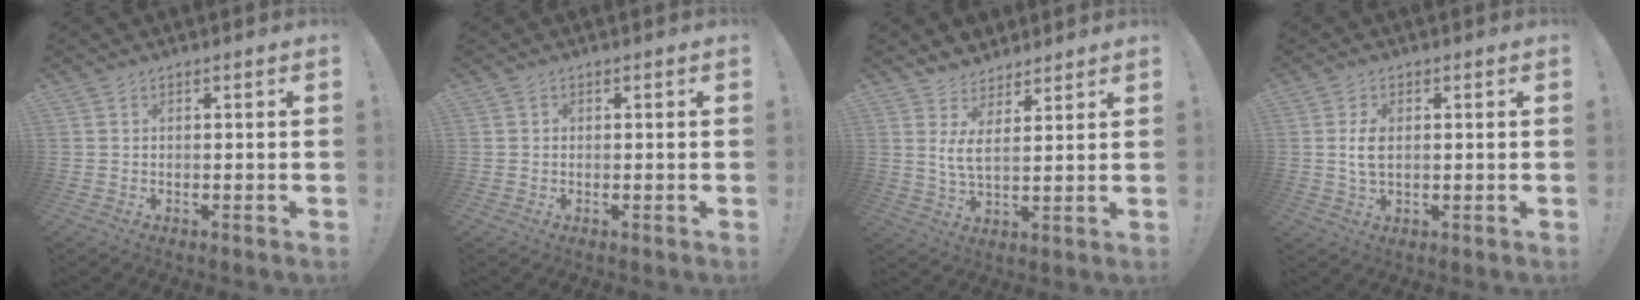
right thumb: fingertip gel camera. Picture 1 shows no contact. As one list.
[{"total": 0.6, "force": [-0.3, 0.5, 0.0], "torque": [-0.007, 0.006, -0.005]}, {"total": 6.8, "force": [4.3, 3.0, 4.3], "torque": [-0.073, -0.022, 0.080]}, {"total": 4.5, "force": [0.3, 2.6, 3.6], "torque": [-0.073, -0.001, 0.000]}]